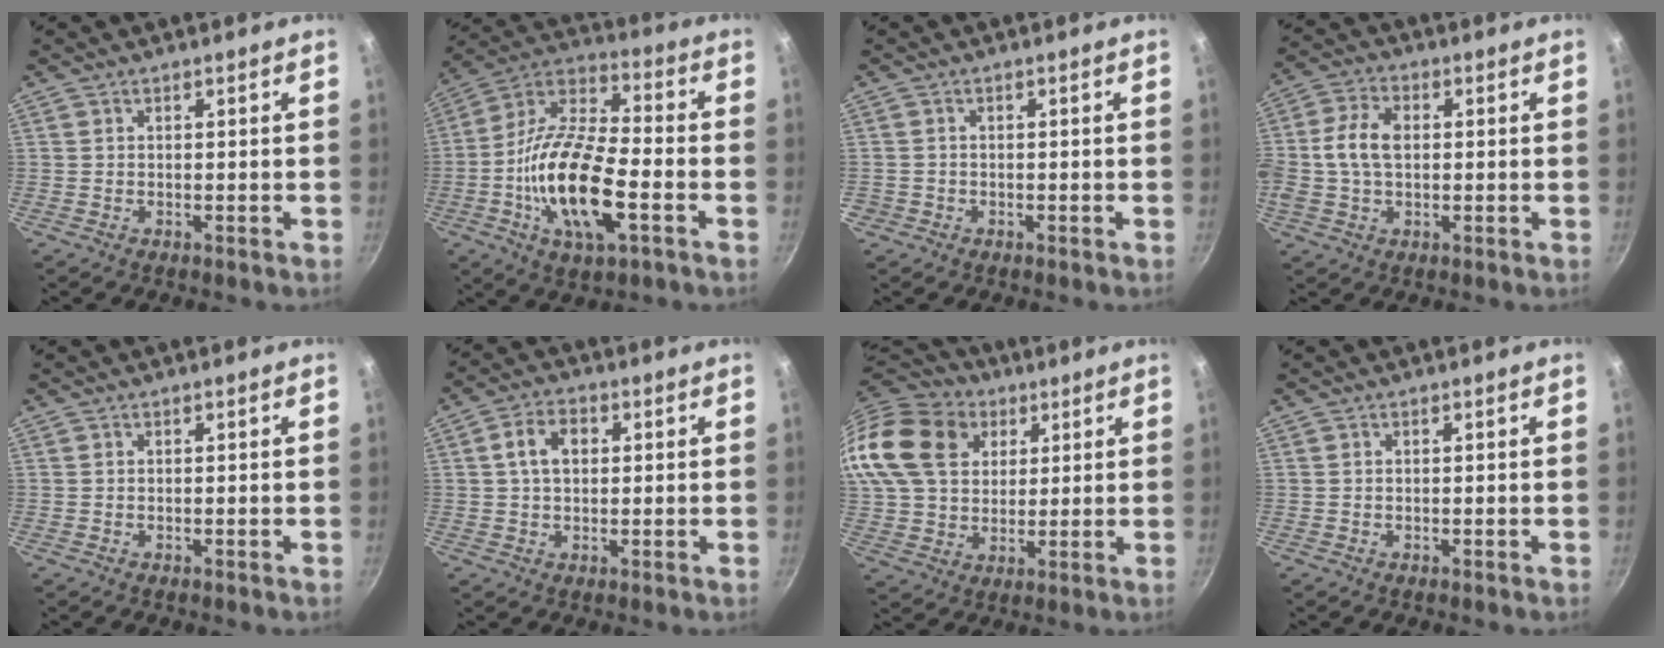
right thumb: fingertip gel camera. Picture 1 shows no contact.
{"total": 19.7, "force": [-5.3, 8.0, 17.2], "torque": [-0.323, 0.028, -0.115]}
{"total": 1.1, "force": [-0.4, 1.0, 0.1], "torque": [-0.003, 0.003, -0.004]}
{"total": 9.3, "force": [0.6, 6.1, 7.0], "torque": [-0.136, 0.018, 0.000]}
{"total": 0.0}
{"total": 6.4, "force": [1.3, 4.4, 4.5], "torque": [-0.065, 0.010, 0.017]}
{"total": 25.3, "force": [10.9, 18.5, 13.3], "torque": [-0.289, 0.021, 0.201]}
{"total": 0.0}